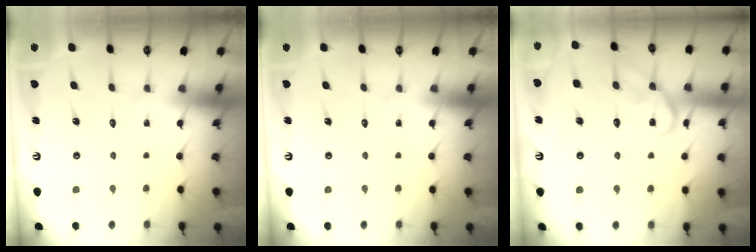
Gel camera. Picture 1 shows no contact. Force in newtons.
{"total": 0.0}
{"total": 12.7, "press": 12.7, "slide": 1.0}